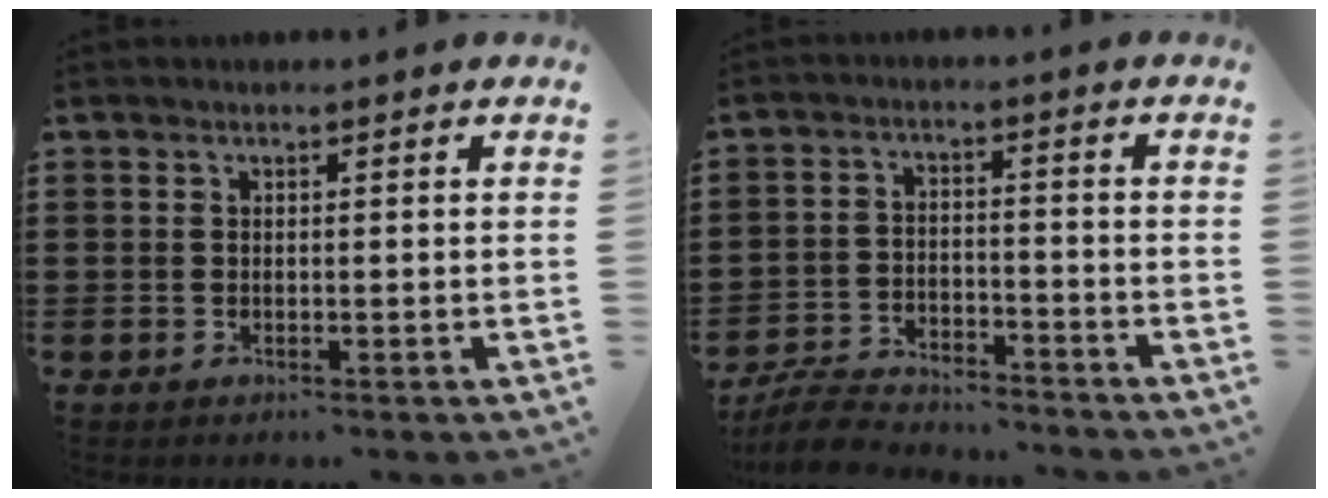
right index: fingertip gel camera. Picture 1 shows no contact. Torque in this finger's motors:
{"motor_torque": [-1.05, 1.01, -0.04, -0.04]}